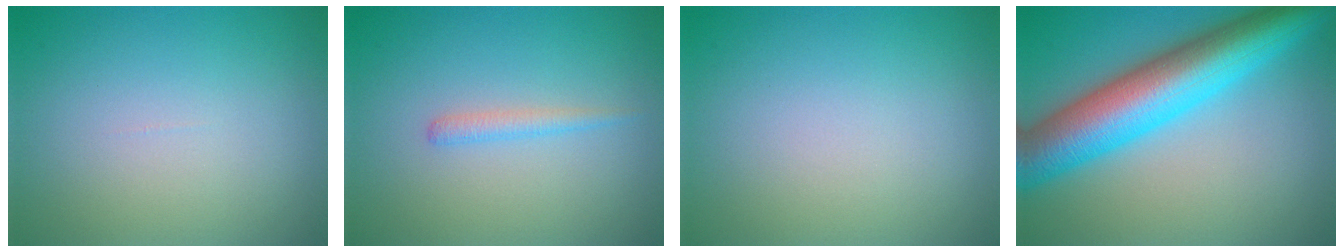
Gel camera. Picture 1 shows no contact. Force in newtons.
{"total": 1.2, "press": 1.2, "slide": 0.0}
{"total": 0.0}
{"total": 10.9, "press": 10.9, "slide": 0.2}